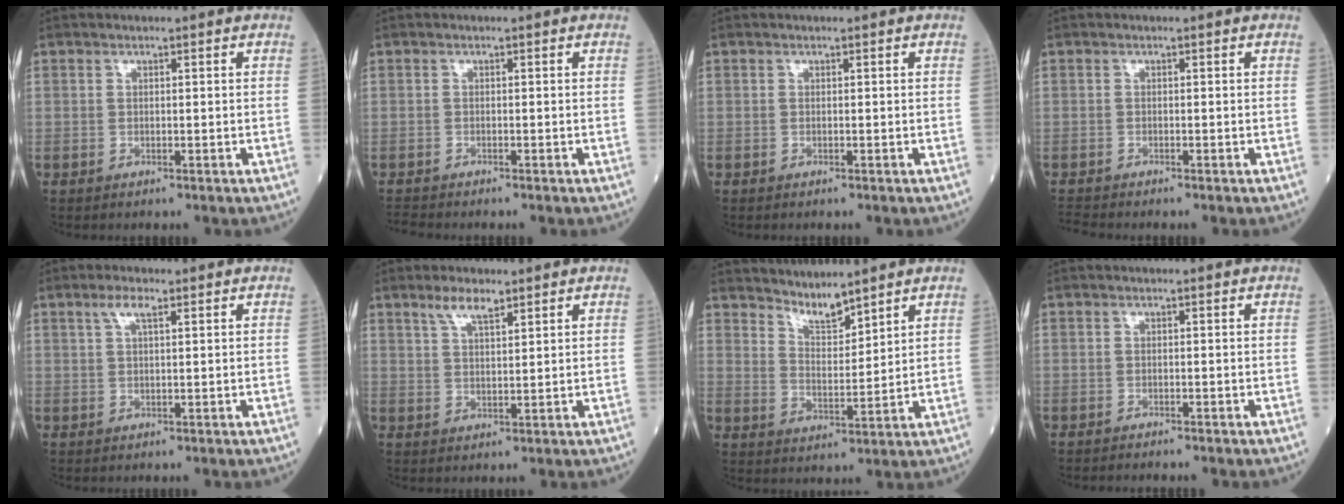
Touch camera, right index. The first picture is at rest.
{"total": 1.1, "force": [-1.0, -0.3, -0.3], "torque": [-0.001, -0.009, -0.019]}
{"total": 0.0}
{"total": 1.3, "force": [-1.2, -0.5, -0.2], "torque": [-0.003, -0.011, -0.023]}
{"total": 2.6, "force": [1.5, 0.4, 2.0], "torque": [-0.046, 0.008, 0.031]}
{"total": 4.0, "force": [2.9, 0.8, 2.5], "torque": [-0.054, 0.005, 0.059]}
{"total": 4.8, "force": [4.6, 0.3, 1.2], "torque": [-0.031, -0.001, 0.097]}
{"total": 1.3, "force": [-1.2, -0.1, 0.5], "torque": [-0.009, 0.000, -0.013]}